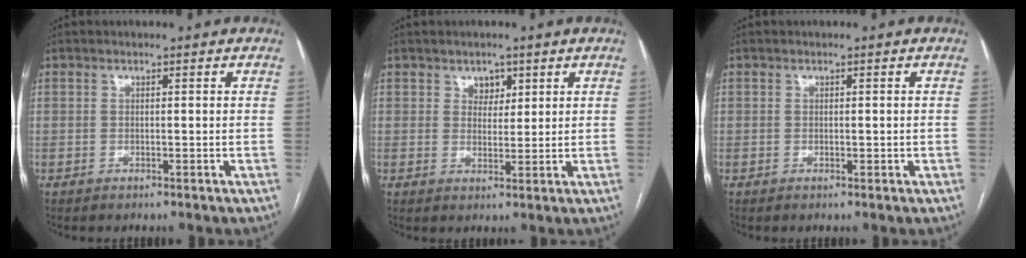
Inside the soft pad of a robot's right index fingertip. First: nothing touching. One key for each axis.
{"total": 2.8, "fx": 1.6, "fy": 1.9, "fz": 1.2, "tx": -0.014, "ty": 0.000, "tz": 0.027}
{"total": 0.7, "fx": -0.1, "fy": 0.3, "fz": 0.6, "tx": -0.010, "ty": -0.001, "tz": 0.001}